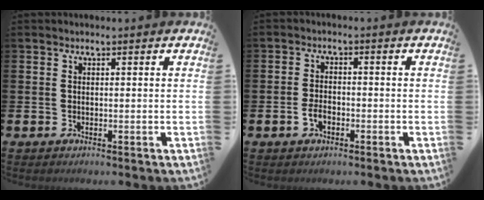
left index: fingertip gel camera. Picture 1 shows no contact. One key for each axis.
{"total": 2.4, "fx": -0.9, "fy": 1.4, "fz": 1.7, "tx": -0.025, "ty": 0.000, "tz": -0.020}